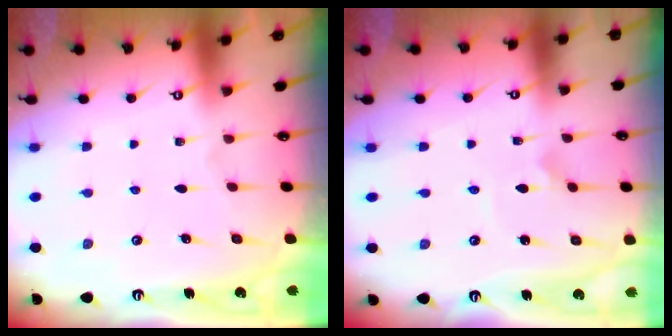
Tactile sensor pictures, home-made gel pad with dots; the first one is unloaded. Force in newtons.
{"total": 2.5, "press": 2.5, "slide": 0.2}